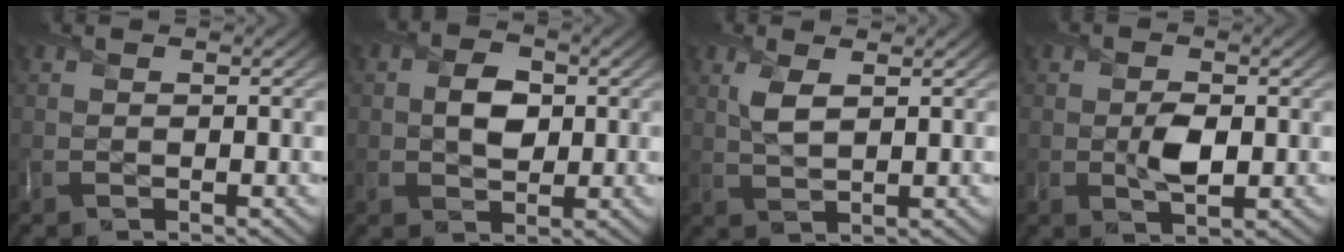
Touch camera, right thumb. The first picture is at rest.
{"total": 3.9, "force": [0.4, 2.8, 2.7], "torque": [-0.058, -0.002, 0.000]}
{"total": 2.8, "force": [1.2, 1.0, 2.4], "torque": [-0.059, 0.003, 0.026]}
{"total": 3.4, "force": [-0.1, 2.0, 2.7], "torque": [-0.053, -0.005, -0.001]}